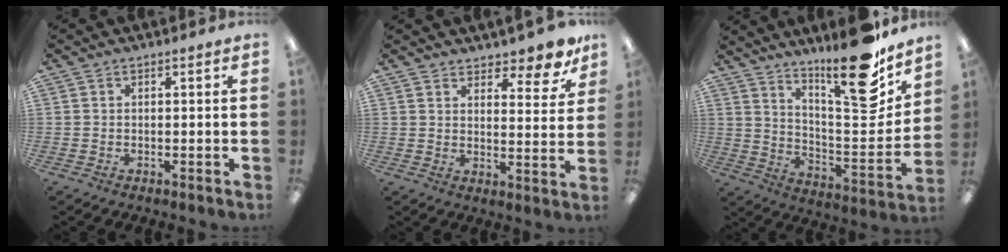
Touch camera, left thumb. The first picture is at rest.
{"total": 7.3, "force": [6.4, 2.1, 2.9], "torque": [-0.029, -0.047, 0.110]}
{"total": 20.2, "force": [15.8, 4.0, 11.9], "torque": [-0.171, -0.122, 0.251]}